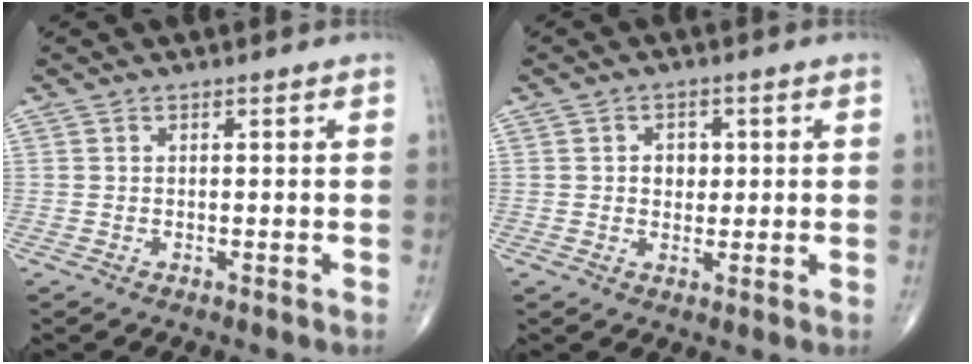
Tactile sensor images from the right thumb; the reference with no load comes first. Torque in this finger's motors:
{"motor_torque": [-0.06, -0.06, 0.32, -0.18, 0.07]}